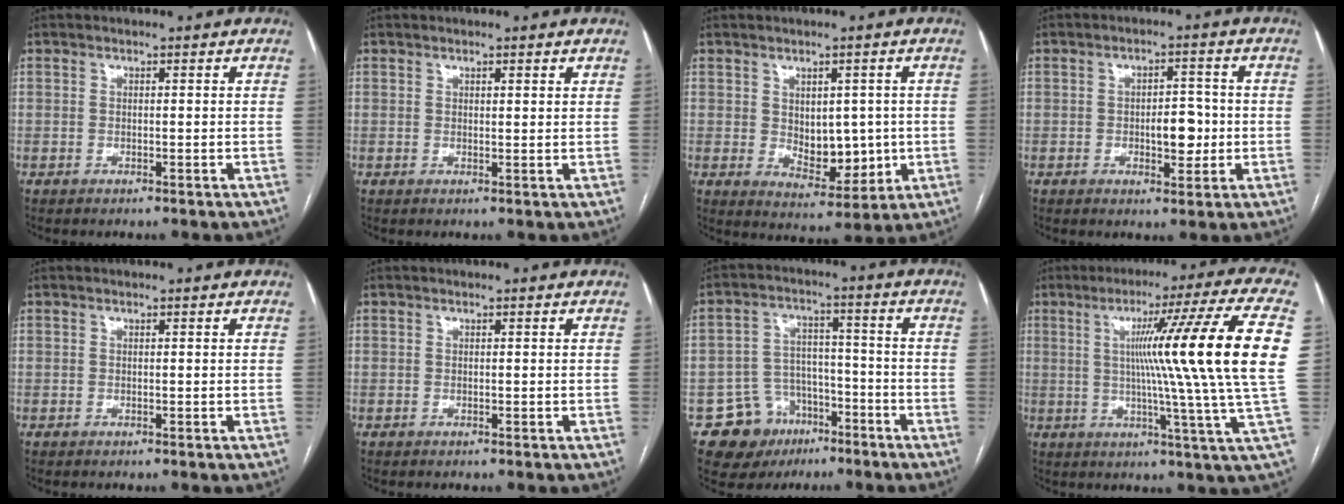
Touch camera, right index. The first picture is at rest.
{"total": 1.3, "force": [1.0, 0.2, 0.8], "torque": [-0.013, 0.001, 0.014]}
{"total": 7.4, "force": [0.1, 4.3, 6.1], "torque": [-0.082, -0.001, 0.019]}
{"total": 5.2, "force": [-0.7, 2.5, 4.5], "torque": [-0.061, 0.006, -0.006]}
{"total": 0.0}
{"total": 0.0}
{"total": 9.3, "force": [-5.3, 7.4, 1.7], "torque": [-0.021, 0.034, -0.072]}
{"total": 20.4, "force": [3.1, -3.1, 19.9], "torque": [-0.255, -0.003, 0.029]}